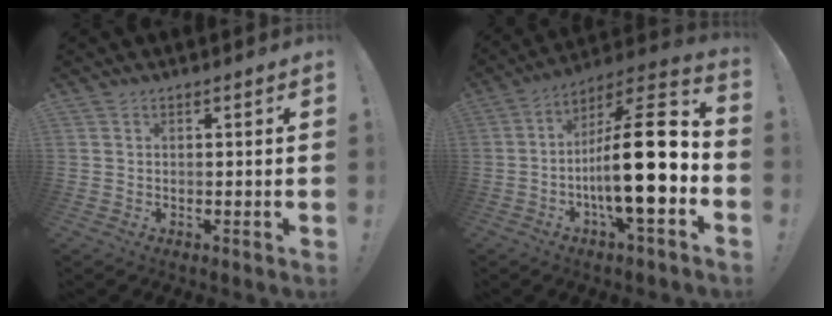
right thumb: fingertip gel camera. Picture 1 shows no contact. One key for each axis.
{"total": 23.6, "fx": -3.9, "fy": 6.4, "fz": 22.3, "tx": -0.372, "ty": 0.020, "tz": -0.066}